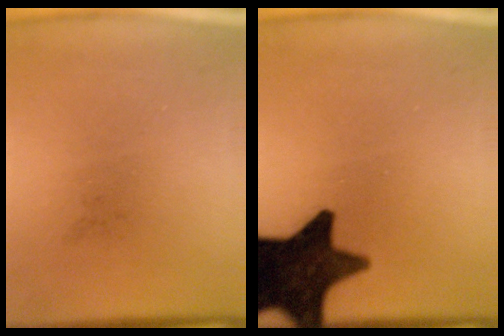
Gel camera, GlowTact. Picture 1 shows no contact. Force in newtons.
{"total": 15.7}